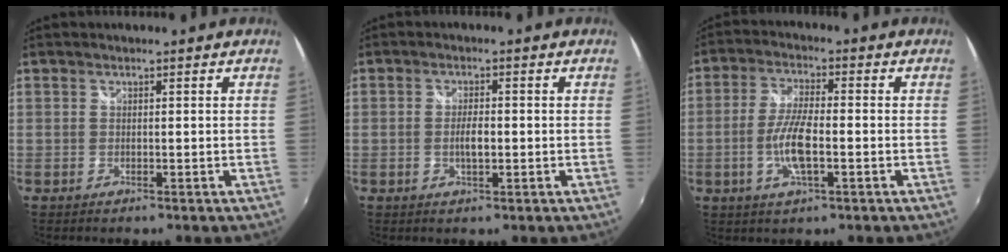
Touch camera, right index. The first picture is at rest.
{"total": 1.6, "force": [-0.3, 0.6, 1.4], "torque": [-0.027, 0.000, -0.006]}
{"total": 8.0, "force": [-2.2, 2.1, 7.4], "torque": [-0.152, -0.002, -0.043]}